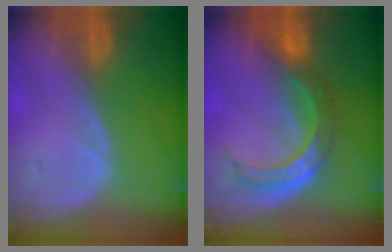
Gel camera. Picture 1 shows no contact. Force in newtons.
{"total": 6.9, "press": 6.7, "slide": 1.9}